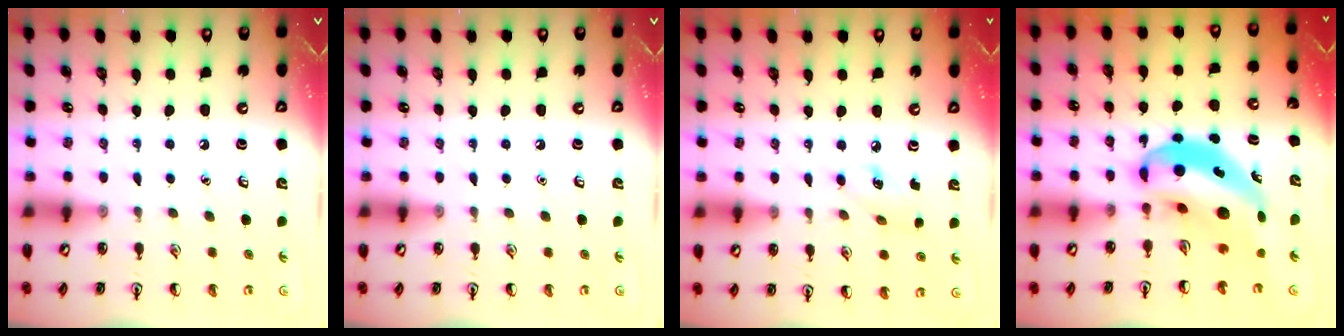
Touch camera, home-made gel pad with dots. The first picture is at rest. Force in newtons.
{"total": 0.0}
{"total": 3.5, "press": 3.3, "slide": 1.2}
{"total": 10.3, "press": 9.8, "slide": 3.1}